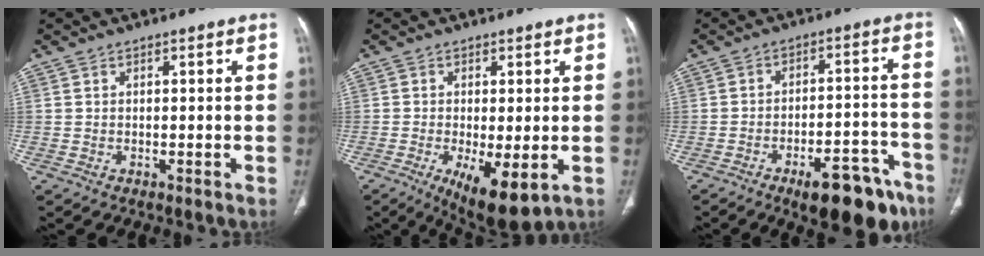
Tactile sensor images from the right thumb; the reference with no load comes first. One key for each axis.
{"total": 9.5, "fx": -2.7, "fy": 3.3, "fz": 8.5, "tx": -0.138, "ty": -0.022, "tz": -0.034}
{"total": 14.2, "fx": -8.9, "fy": 5.4, "fz": 9.7, "tx": -0.102, "ty": 0.064, "tz": -0.121}